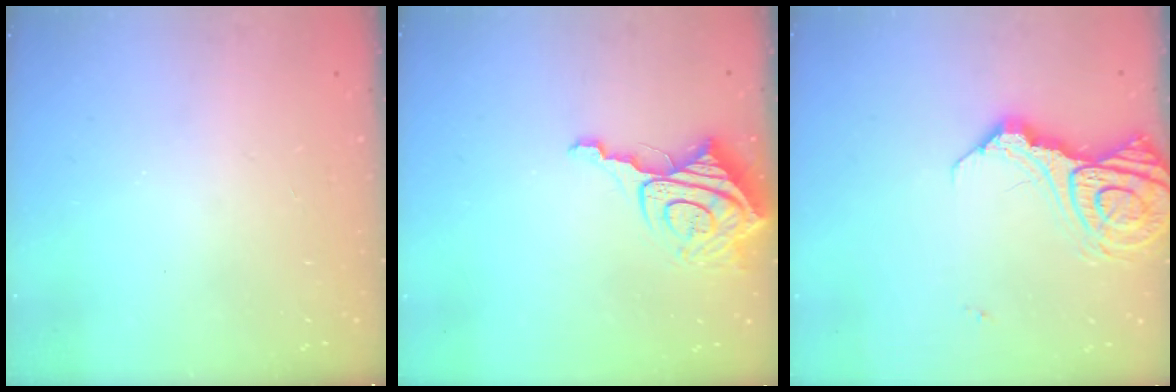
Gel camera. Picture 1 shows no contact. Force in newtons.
{"total": 11.2, "press": 11.2, "slide": 1.2}
{"total": 15.1, "press": 15.0, "slide": 1.8}